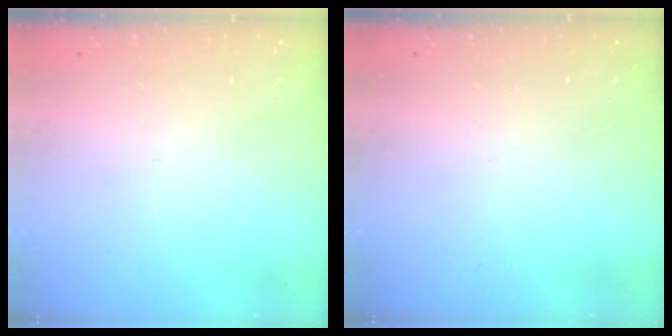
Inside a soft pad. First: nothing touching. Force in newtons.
{"total": 0.0}